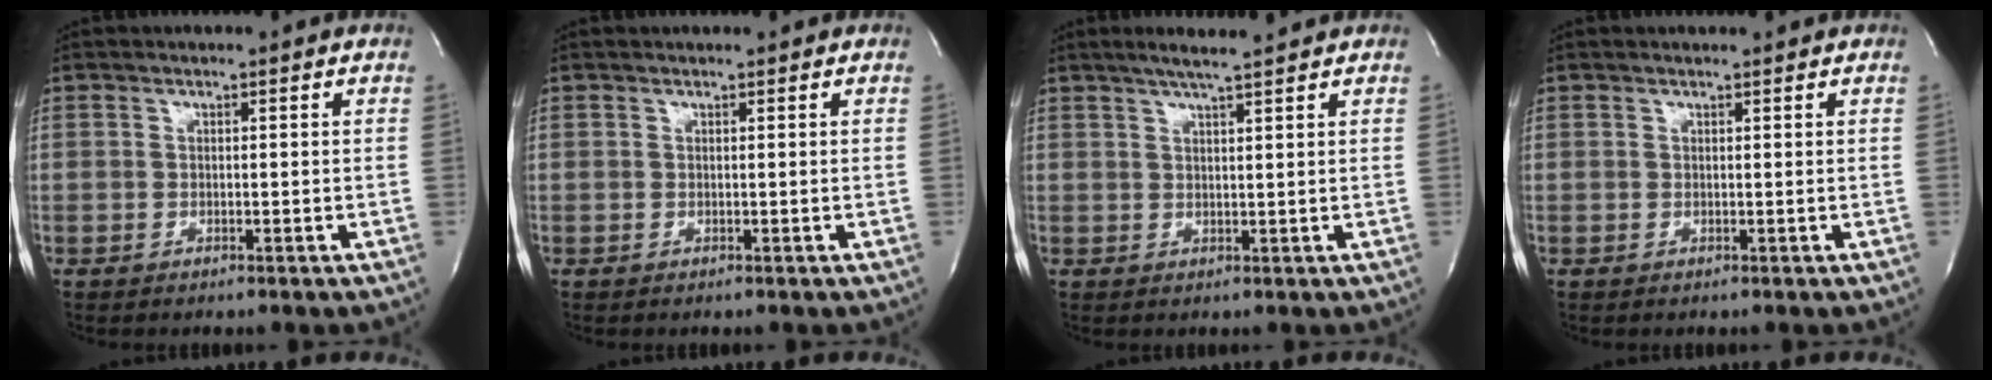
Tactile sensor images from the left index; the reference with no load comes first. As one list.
[{"total": 1.0, "force": [0.9, 0.1, 0.3], "torque": [-0.006, 0.011, 0.014]}, {"total": 5.0, "force": [4.0, -0.3, 2.9], "torque": [-0.054, 0.011, 0.069]}, {"total": 0.9, "force": [0.9, 0.0, 0.3], "torque": [-0.007, 0.006, 0.016]}]